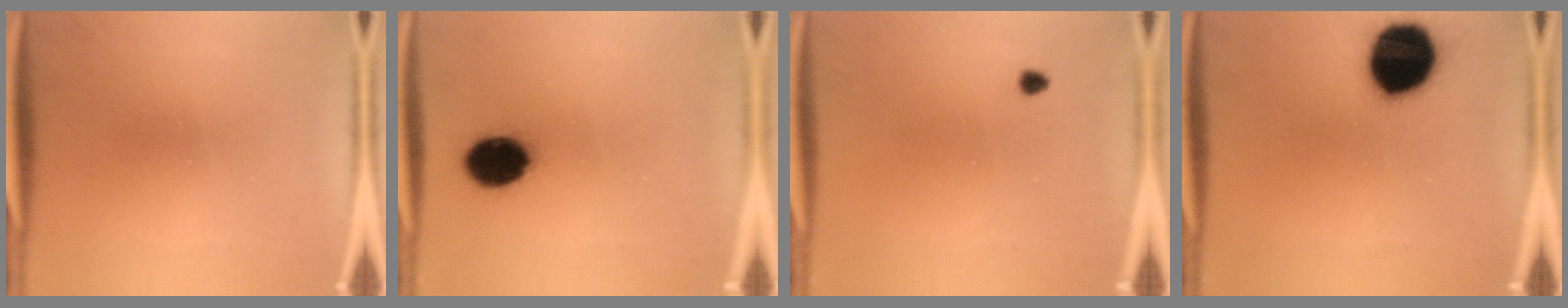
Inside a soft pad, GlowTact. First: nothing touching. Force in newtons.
{"total": 10.0}
{"total": 1.0}
{"total": 19.6}